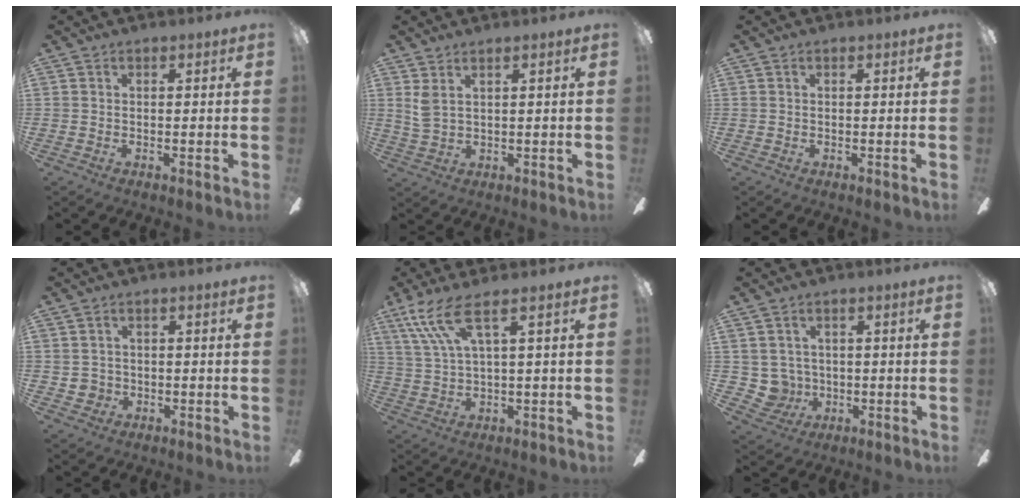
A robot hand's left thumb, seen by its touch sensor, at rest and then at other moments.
{"total": 3.6, "force": [1.6, 1.3, 3.0], "torque": [-0.067, -0.001, 0.027]}
{"total": 0.0}
{"total": 2.4, "force": [-0.3, 2.4, 0.0], "torque": [-0.005, 0.003, -0.008]}
{"total": 9.9, "force": [5.0, 2.5, 8.2], "torque": [-0.164, -0.001, 0.095]}
{"total": 3.7, "force": [0.6, 3.6, 0.2], "torque": [-0.023, 0.004, 0.012]}